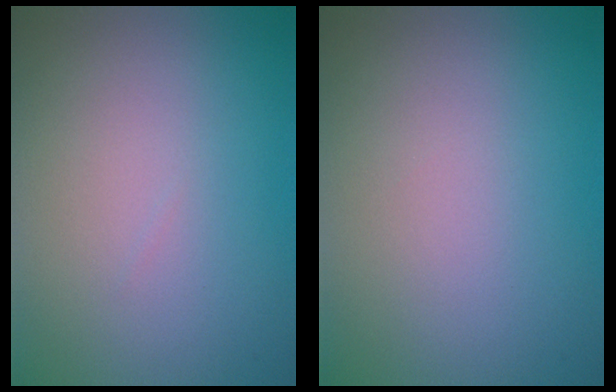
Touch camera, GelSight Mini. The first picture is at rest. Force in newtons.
{"total": 0.0}